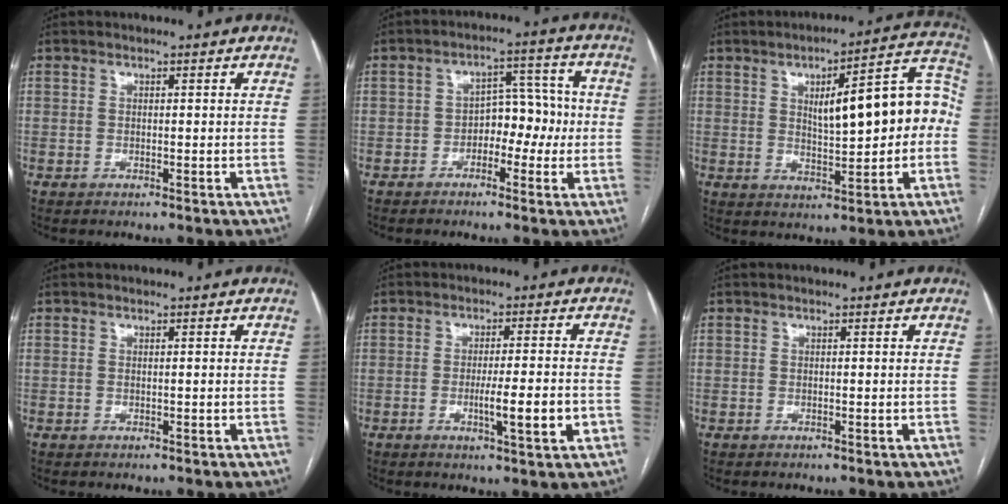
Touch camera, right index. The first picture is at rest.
{"total": 6.1, "force": [-1.5, 3.8, 4.6], "torque": [-0.061, 0.030, -0.026]}
{"total": 14.2, "force": [0.9, 4.0, 13.6], "torque": [-0.178, 0.042, 0.020]}
{"total": 0.0}
{"total": 6.7, "force": [-1.9, 0.3, 6.4], "torque": [-0.104, -0.007, -0.026]}
{"total": 0.0}